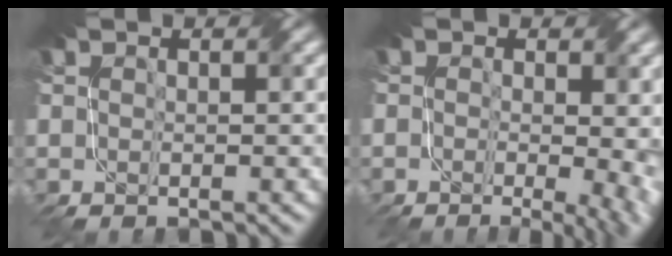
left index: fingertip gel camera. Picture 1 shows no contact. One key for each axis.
{"total": 9.6, "fx": -1.1, "fy": 4.9, "fz": 8.1, "tx": -0.083, "ty": -0.004, "tz": 0.006}